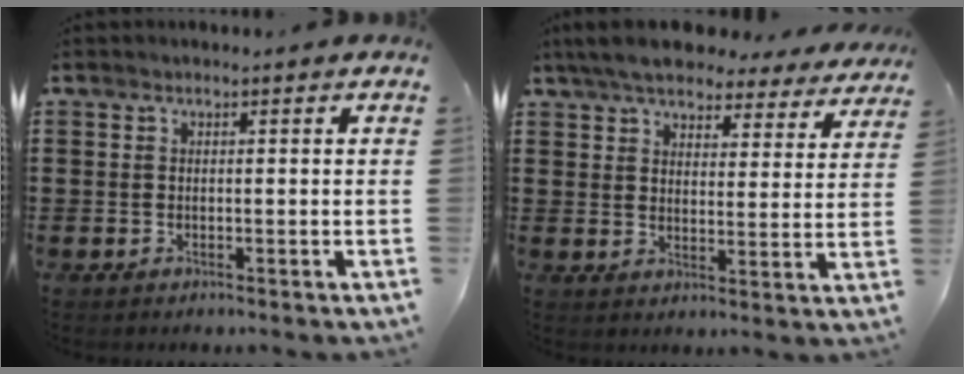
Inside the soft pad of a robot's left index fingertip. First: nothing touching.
{"total": 6.6, "force": [6.1, 1.1, 2.3], "torque": [-0.071, -0.024, 0.109]}